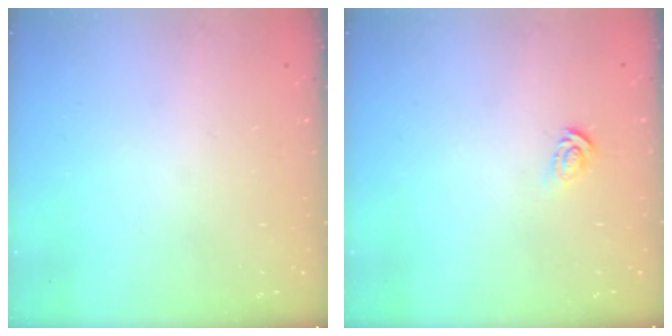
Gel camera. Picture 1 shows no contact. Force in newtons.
{"total": 3.0, "press": 3.0, "slide": 0.1}